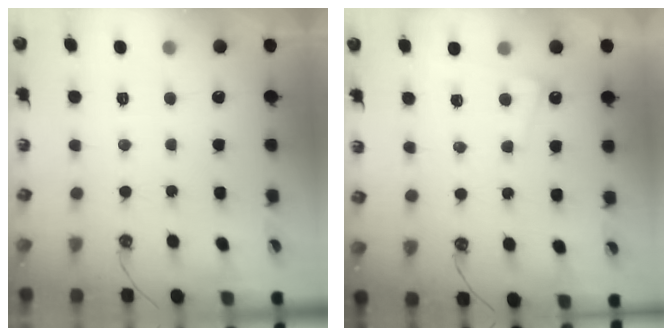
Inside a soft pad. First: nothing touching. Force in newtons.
{"total": 0.0}